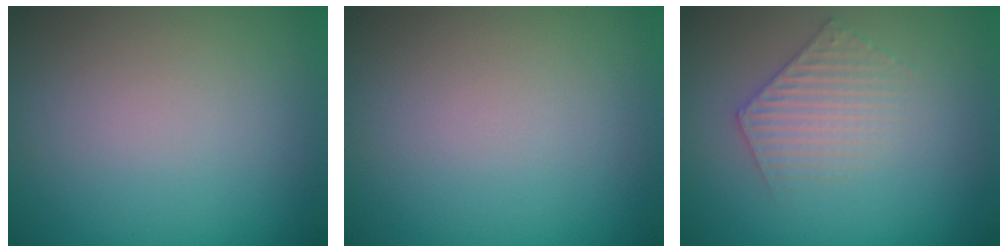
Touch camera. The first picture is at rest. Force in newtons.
{"total": 0.0}
{"total": 2.4, "press": 2.4, "slide": 0.3}